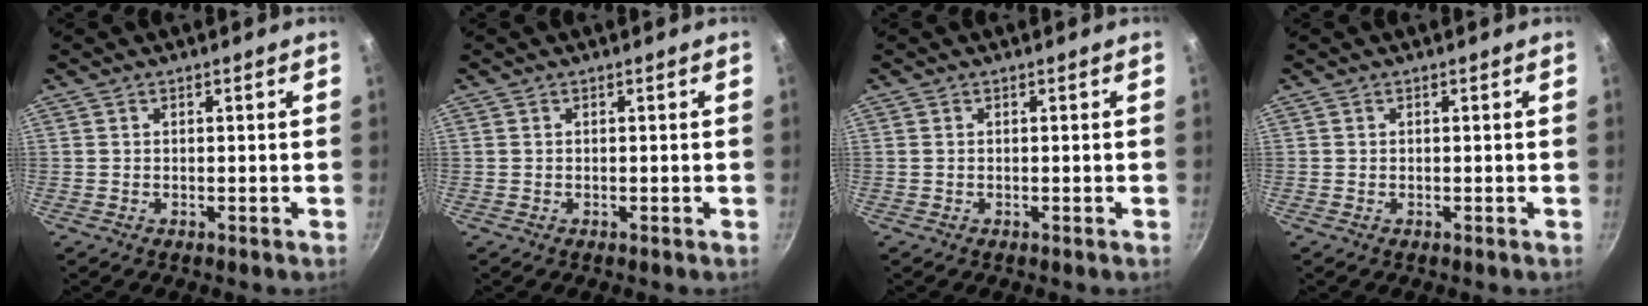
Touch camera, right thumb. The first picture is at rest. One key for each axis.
{"total": 0.0}
{"total": 0.0}
{"total": 0.0}